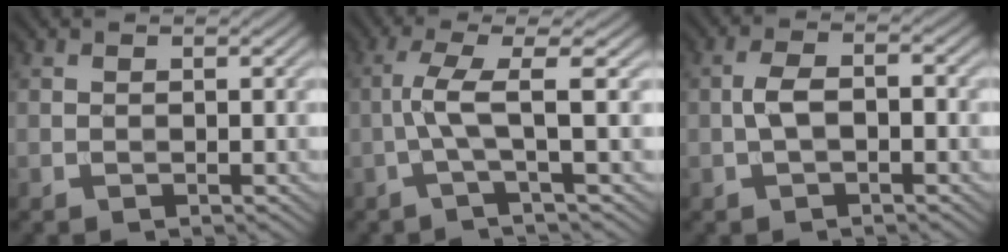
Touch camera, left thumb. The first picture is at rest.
{"total": 4.6, "force": [-0.4, 0.3, 4.6], "torque": [-0.087, 0.010, -0.021]}
{"total": 3.4, "force": [-0.7, 1.5, 2.9], "torque": [-0.061, 0.007, -0.015]}